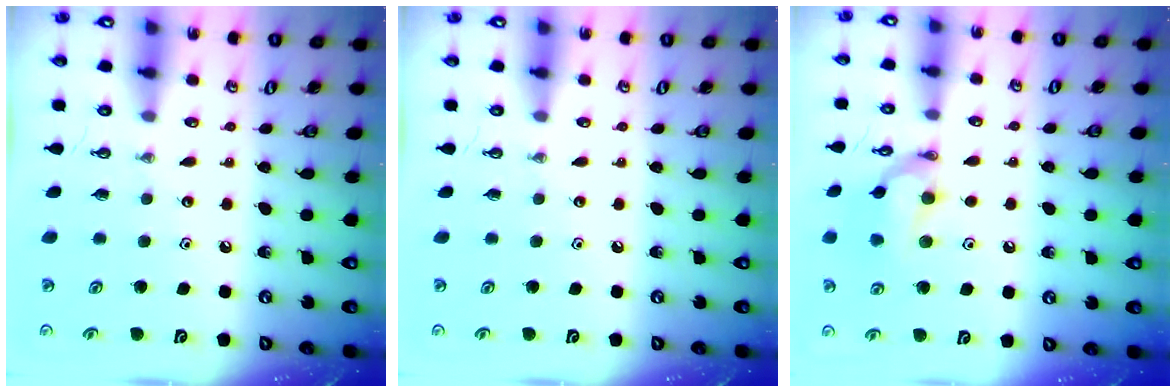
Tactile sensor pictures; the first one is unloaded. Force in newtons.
{"total": 0.0}
{"total": 12.8, "press": 12.8, "slide": 0.6}